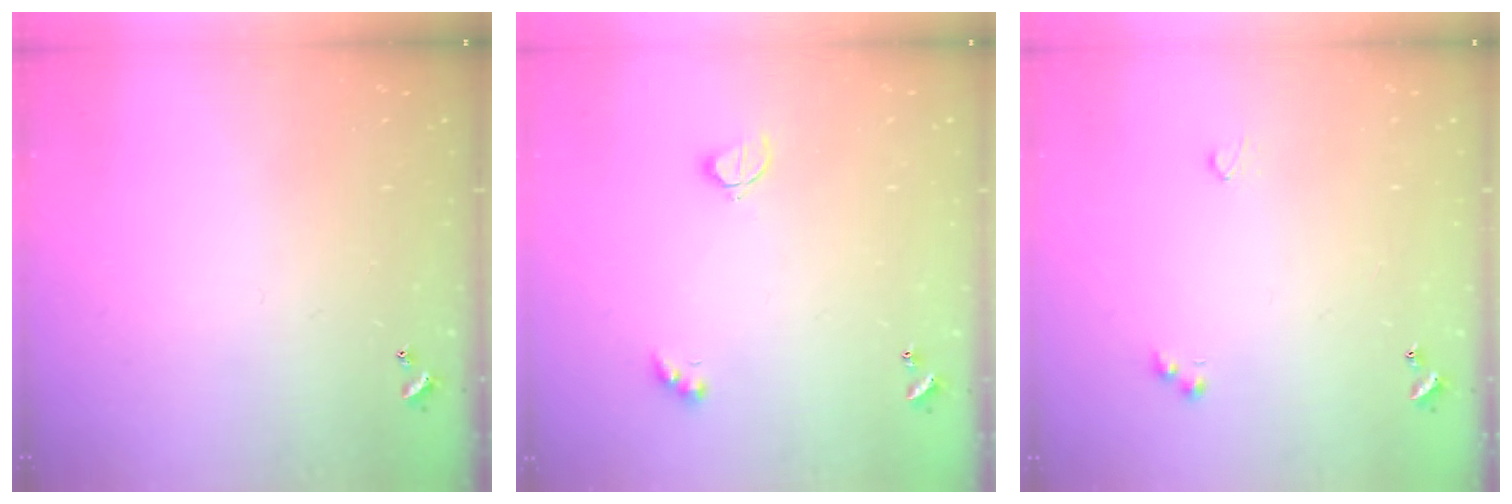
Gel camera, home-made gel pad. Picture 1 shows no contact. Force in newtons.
{"total": 2.6, "press": 2.5, "slide": 0.5}
{"total": 3.9, "press": 3.8, "slide": 0.6}